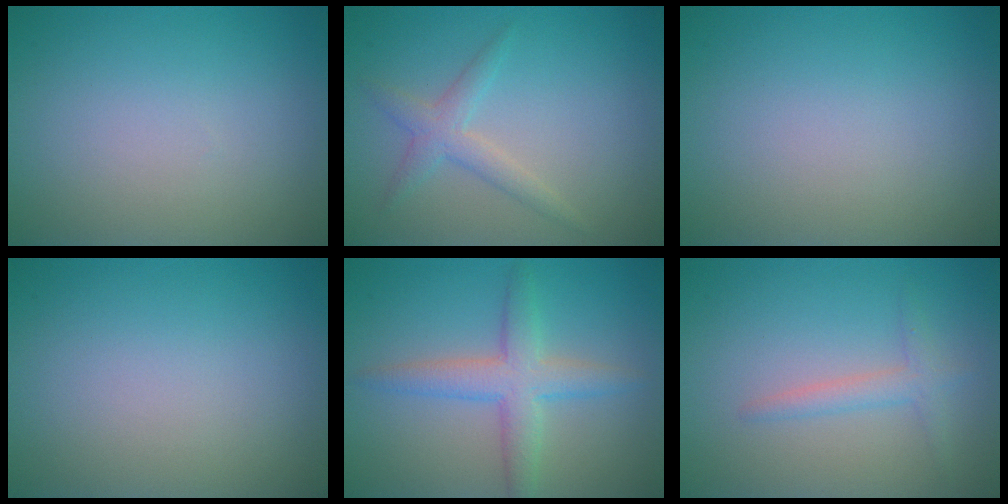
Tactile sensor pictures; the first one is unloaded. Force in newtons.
{"total": 2.2, "press": 2.2, "slide": 0.1}
{"total": 0.0}
{"total": 0.0}
{"total": 3.9, "press": 3.9, "slide": 0.1}
{"total": 1.8, "press": 1.8, "slide": 0.1}